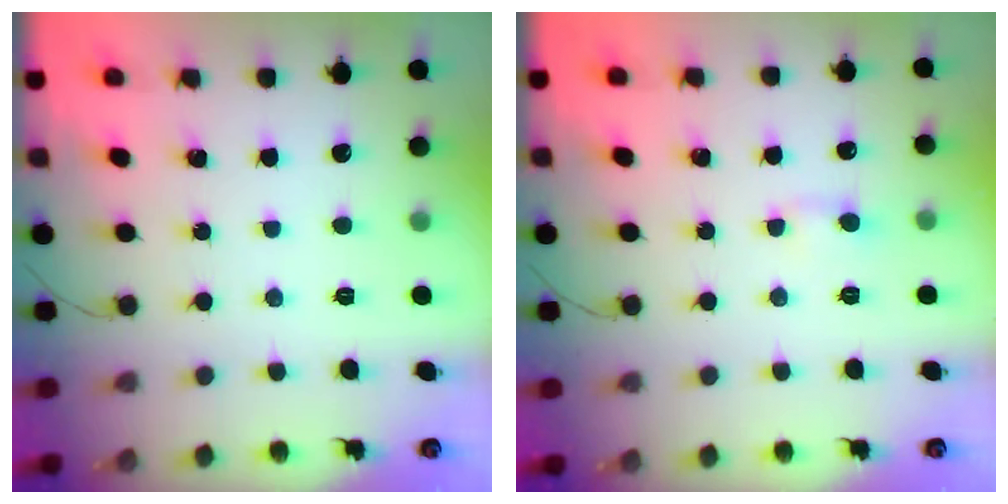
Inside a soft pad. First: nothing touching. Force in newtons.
{"total": 2.3, "press": 2.0, "slide": 1.3}